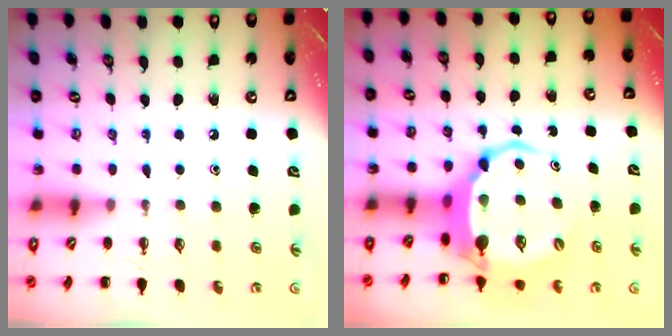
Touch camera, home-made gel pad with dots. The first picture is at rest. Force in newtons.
{"total": 6.6, "press": 6.6, "slide": 1.1}